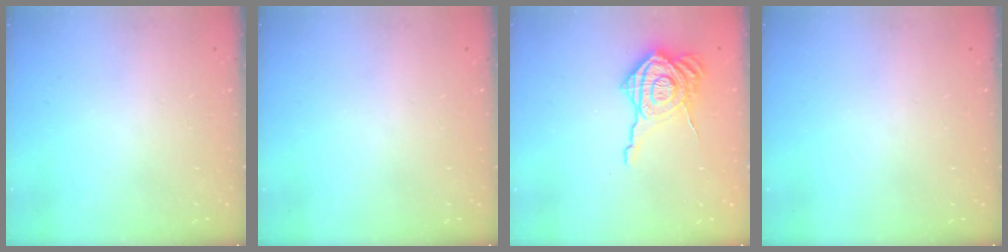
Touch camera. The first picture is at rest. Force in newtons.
{"total": 0.0}
{"total": 16.7, "press": 16.6, "slide": 1.2}
{"total": 0.0}